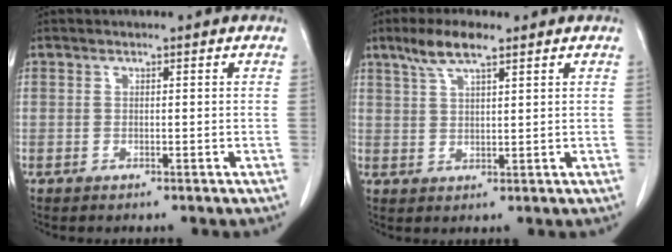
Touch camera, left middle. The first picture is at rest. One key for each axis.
{"total": 5.5, "fx": 3.8, "fy": 0.8, "fz": 3.9, "tx": -0.084, "ty": 0.008, "tz": 0.074}